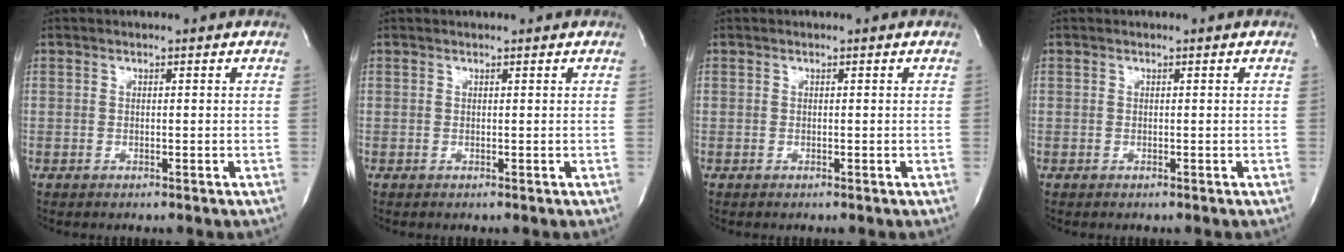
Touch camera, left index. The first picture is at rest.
{"total": 0.9, "force": [0.9, 0.1, 0.3], "torque": [-0.006, 0.010, 0.014]}
{"total": 0.0}
{"total": 0.0}